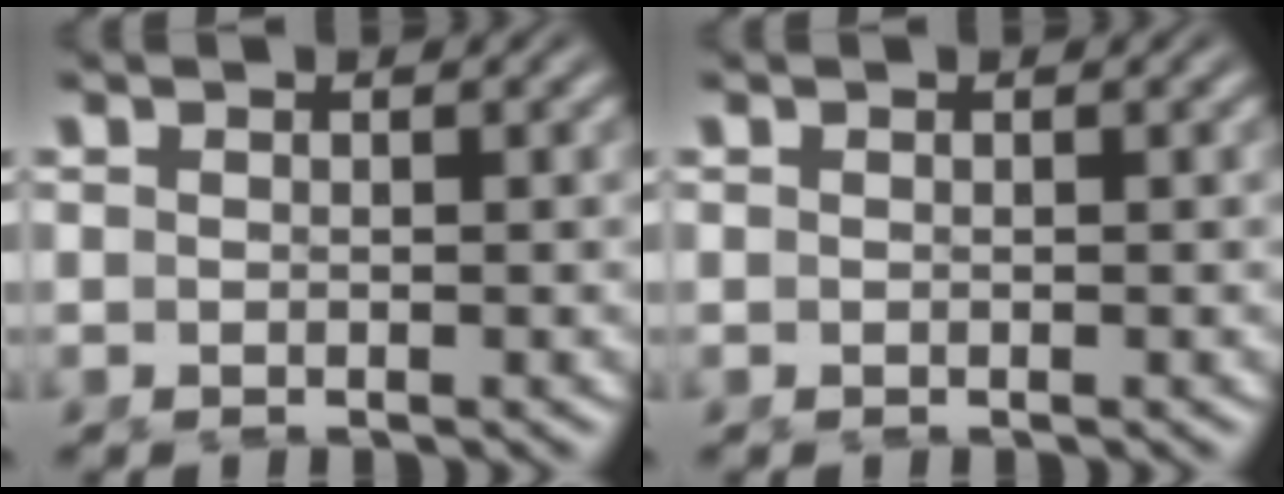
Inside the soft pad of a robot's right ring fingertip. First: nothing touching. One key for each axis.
{"total": 0.0}